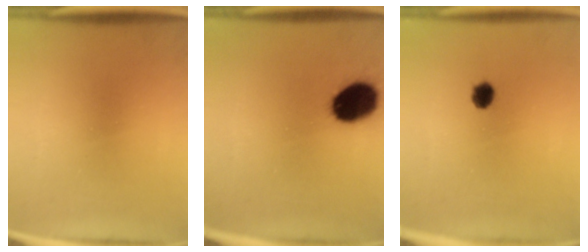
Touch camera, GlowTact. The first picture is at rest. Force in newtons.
{"total": 15.0}
{"total": 2.9}